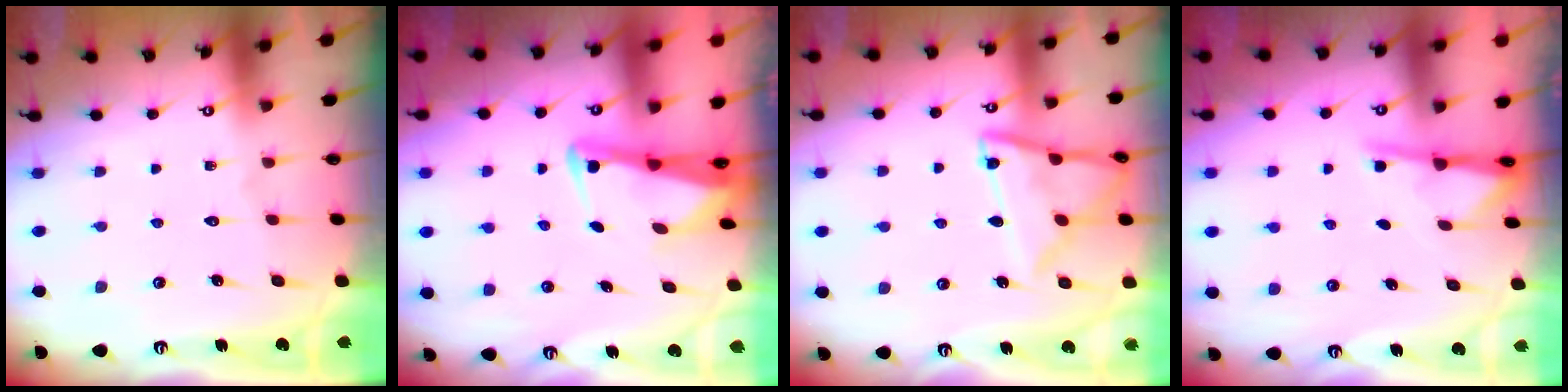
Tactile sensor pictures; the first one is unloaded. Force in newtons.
{"total": 3.8, "press": 3.7, "slide": 0.6}
{"total": 13.3, "press": 13.3, "slide": 1.1}
{"total": 2.6, "press": 2.6, "slide": 0.4}